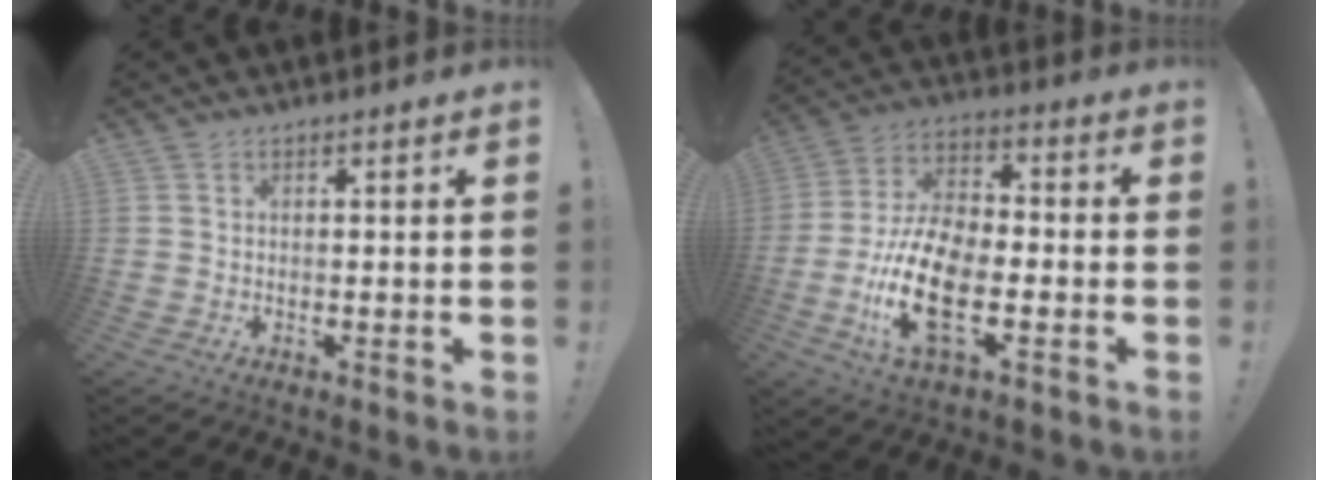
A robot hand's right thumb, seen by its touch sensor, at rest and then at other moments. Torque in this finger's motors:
{"motor_torque": [1.06, 1.11, 1.48, -0.54, 0.51]}